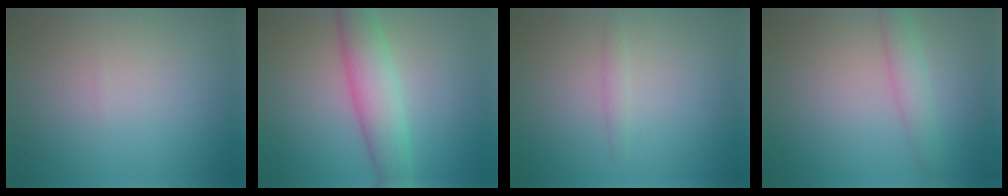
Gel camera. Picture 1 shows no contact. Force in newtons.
{"total": 5.6, "press": 5.6, "slide": 0.1}
{"total": 1.0, "press": 0.9, "slide": 0.2}
{"total": 2.6, "press": 2.6, "slide": 0.1}